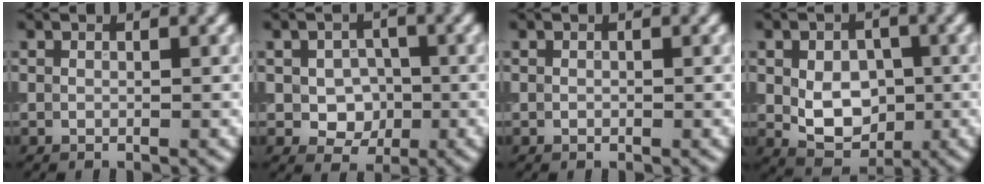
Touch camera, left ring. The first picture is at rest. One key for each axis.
{"total": 3.6, "fx": -0.5, "fy": 2.8, "fz": 2.1, "tx": -0.030, "ty": -0.004, "tz": -0.010}
{"total": 0.0}
{"total": 5.6, "fx": -0.4, "fy": 3.9, "fz": 4.1, "tx": -0.070, "ty": -0.005, "tz": -0.007}